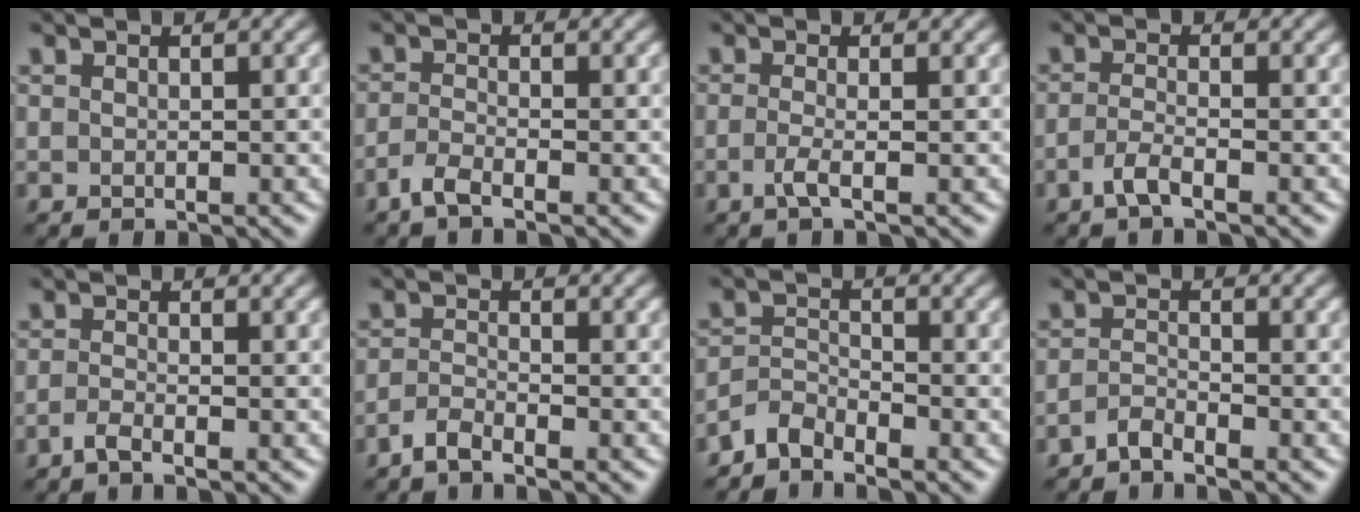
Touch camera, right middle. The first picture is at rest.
{"total": 2.0, "force": [-1.4, 0.4, 1.3], "torque": [-0.032, -0.004, -0.038]}
{"total": 1.9, "force": [-0.6, 0.5, 1.7], "torque": [-0.032, -0.005, -0.018]}
{"total": 1.9, "force": [-1.1, 0.4, 1.4], "torque": [-0.031, 0.000, -0.030]}
{"total": 1.4, "force": [-1.0, 0.2, 1.0], "torque": [-0.022, -0.004, -0.027]}
{"total": 1.9, "force": [-1.5, 0.3, 1.1], "torque": [-0.026, 0.000, -0.038]}
{"total": 2.5, "force": [-2.3, 0.7, 0.7], "torque": [-0.014, 0.005, -0.054]}
{"total": 1.5, "force": [-1.3, 0.2, 0.7], "torque": [-0.015, 0.004, -0.030]}